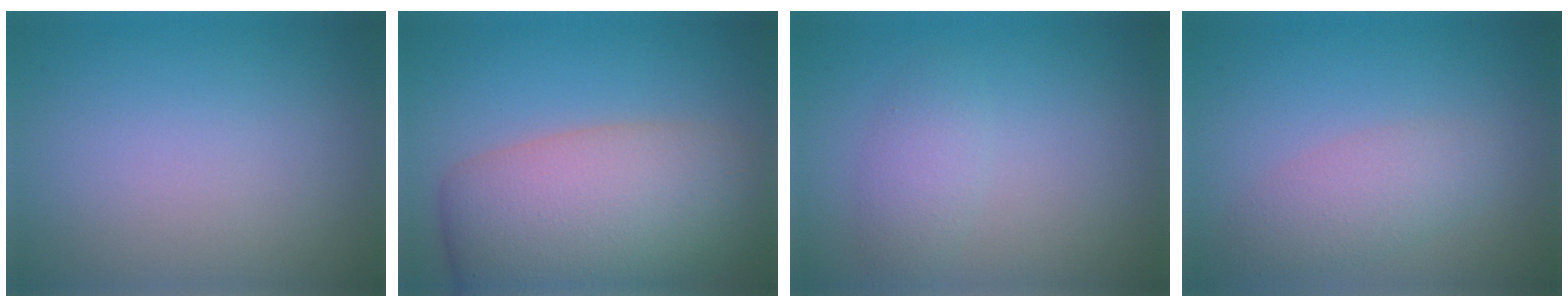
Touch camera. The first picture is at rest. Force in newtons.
{"total": 10.6, "press": 10.6, "slide": 0.8}
{"total": 2.0, "press": 2.0, "slide": 0.1}
{"total": 2.8, "press": 2.8, "slide": 0.2}